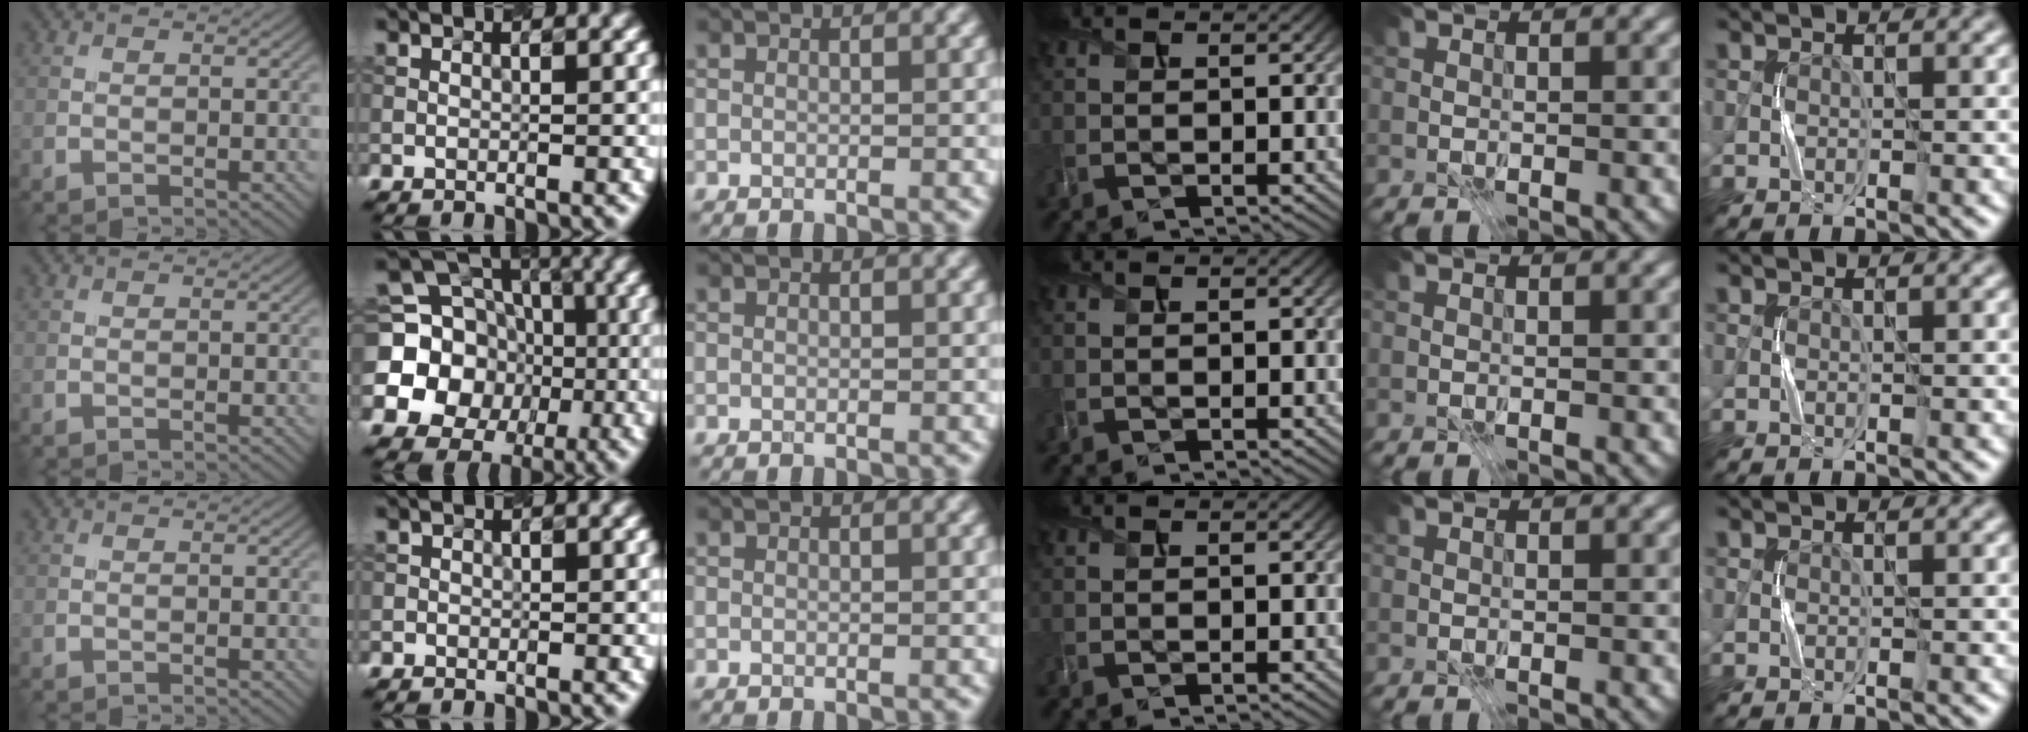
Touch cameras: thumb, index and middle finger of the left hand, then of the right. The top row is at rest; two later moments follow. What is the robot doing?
{"motion": "press", "object": "joystick"}